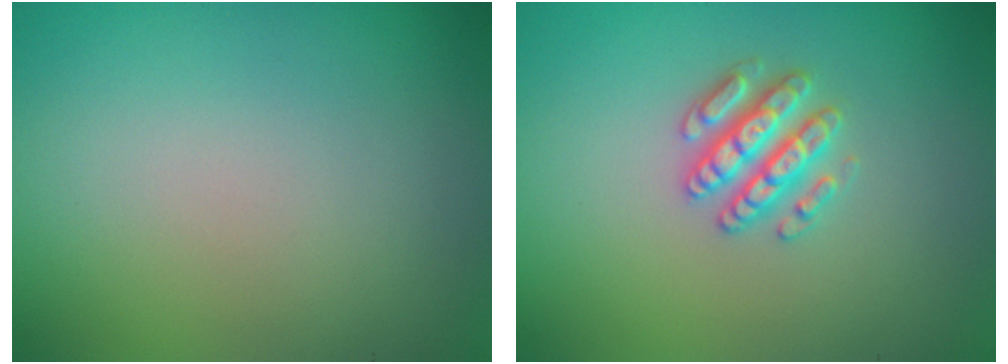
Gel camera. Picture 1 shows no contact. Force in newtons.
{"total": 3.0, "press": 2.9, "slide": 0.6}